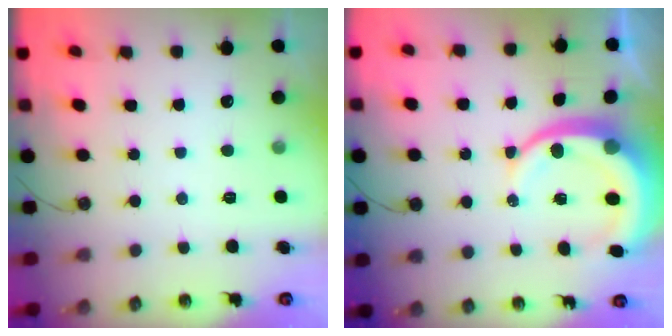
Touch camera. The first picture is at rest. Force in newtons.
{"total": 11.0, "press": 10.9, "slide": 1.4}